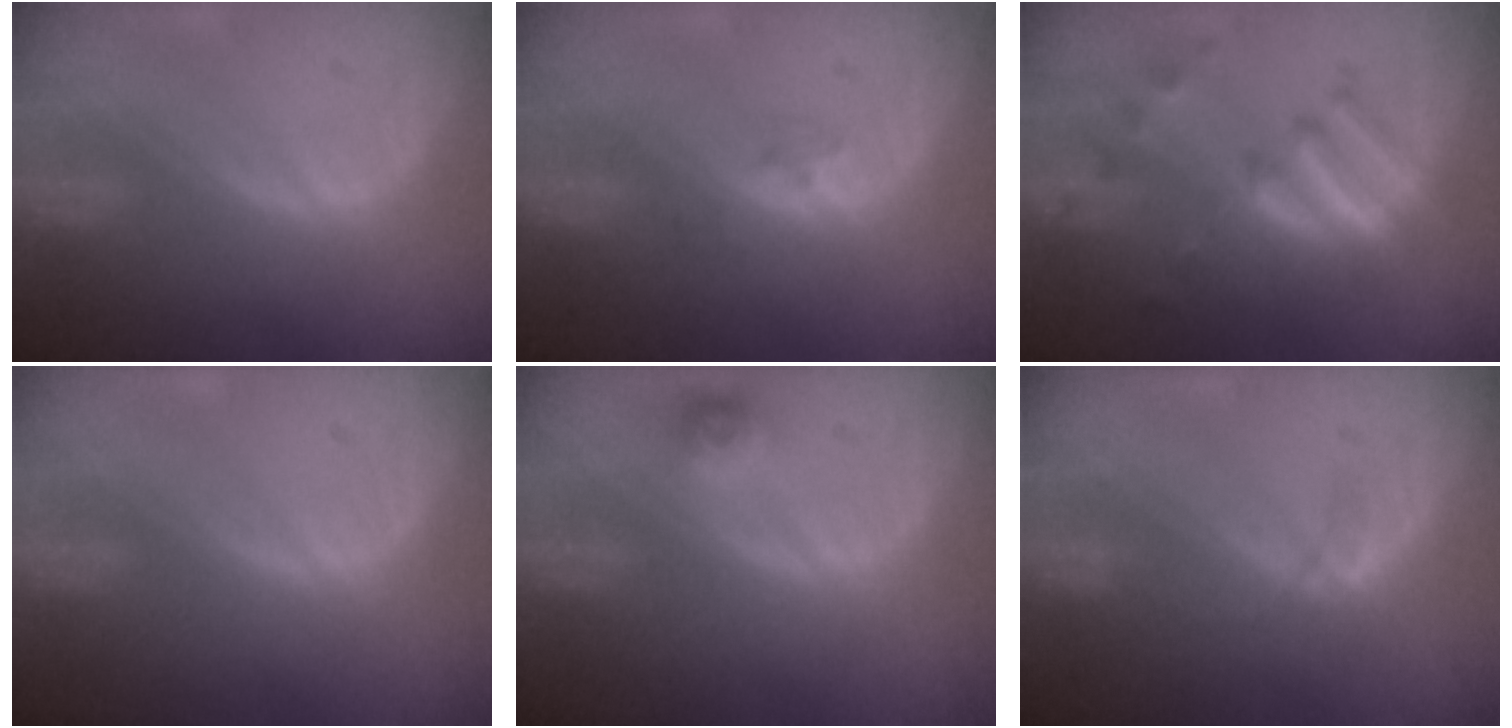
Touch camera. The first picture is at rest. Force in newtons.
{"total": 1.9, "press": 1.4, "slide": 1.2}
{"total": 9.5, "press": 8.2, "slide": 4.9}
{"total": 0.0}
{"total": 2.4, "press": 2.2, "slide": 0.9}
{"total": 2.7, "press": 2.4, "slide": 1.3}